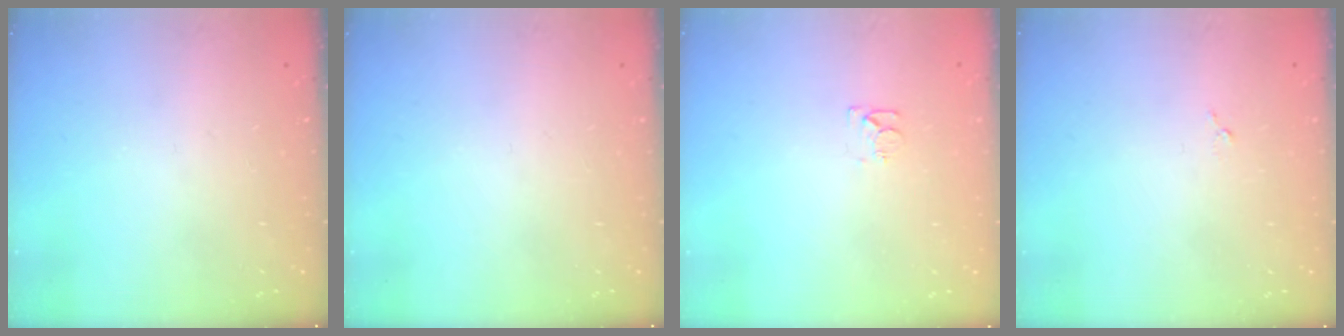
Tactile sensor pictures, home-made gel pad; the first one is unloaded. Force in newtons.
{"total": 0.0}
{"total": 5.0, "press": 5.0, "slide": 0.5}
{"total": 3.9, "press": 3.8, "slide": 0.4}